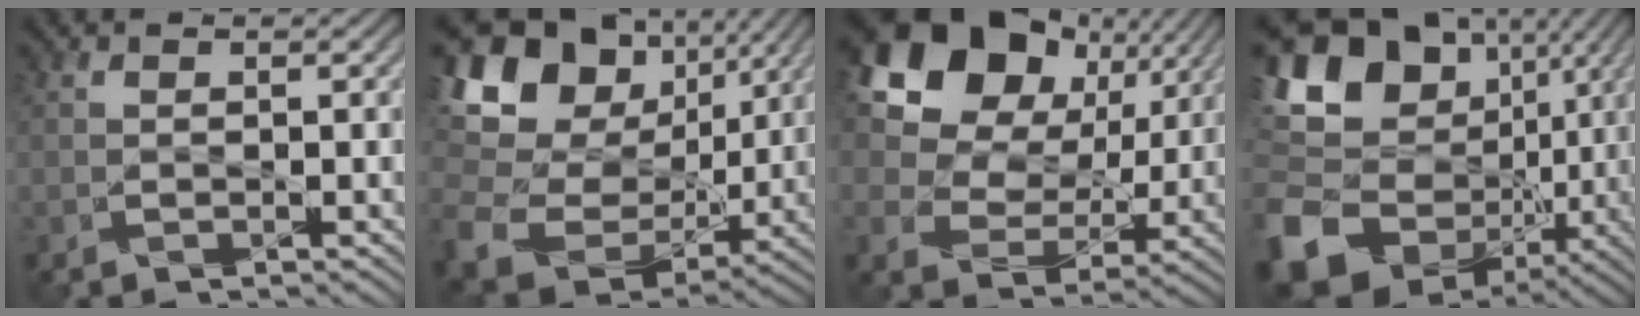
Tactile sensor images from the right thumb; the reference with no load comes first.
{"total": 17.8, "force": [3.7, 14.3, 10.0], "torque": [-0.259, 0.002, 0.088]}
{"total": 17.0, "force": [7.3, 12.4, 9.1], "torque": [-0.205, 0.037, 0.129]}
{"total": 19.9, "force": [-3.1, 16.3, 11.1], "torque": [-0.259, -0.056, -0.037]}